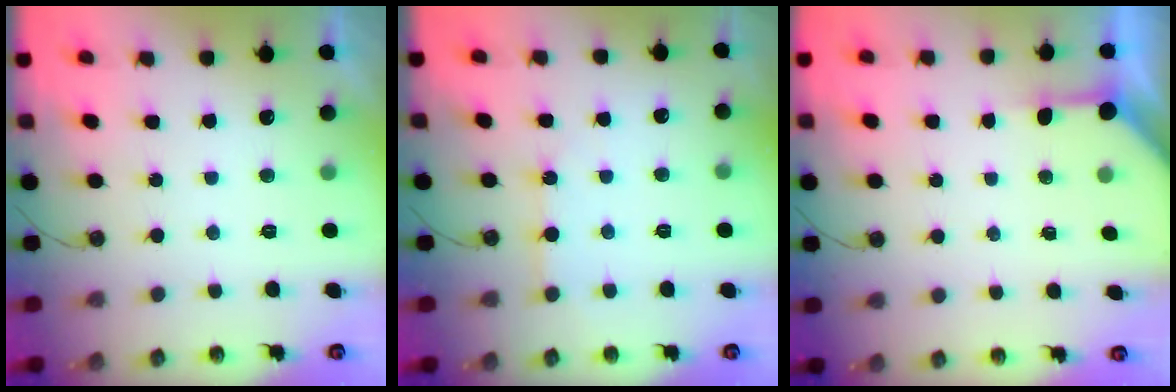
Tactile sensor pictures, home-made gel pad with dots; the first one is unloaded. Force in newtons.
{"total": 3.9, "press": 3.8, "slide": 0.6}
{"total": 3.4, "press": 3.4, "slide": 0.3}